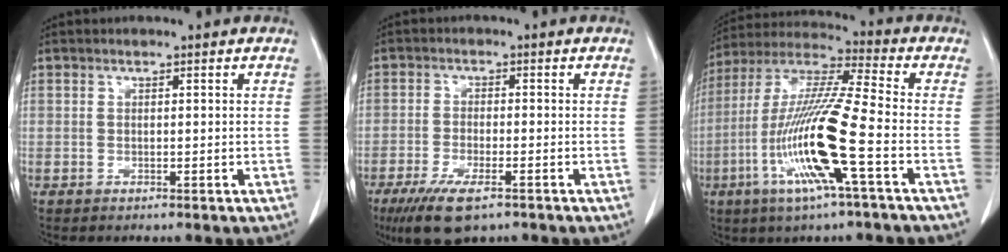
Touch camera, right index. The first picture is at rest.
{"total": 7.9, "force": [-5.1, 2.2, 5.6], "torque": [-0.103, -0.016, -0.084]}
{"total": 16.1, "force": [-5.3, -0.2, 15.2], "torque": [-0.315, -0.013, -0.110]}